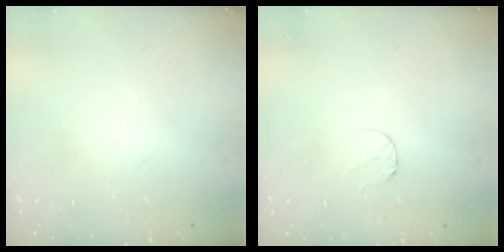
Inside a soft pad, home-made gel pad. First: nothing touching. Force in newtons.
{"total": 5.1, "press": 5.1, "slide": 0.5}